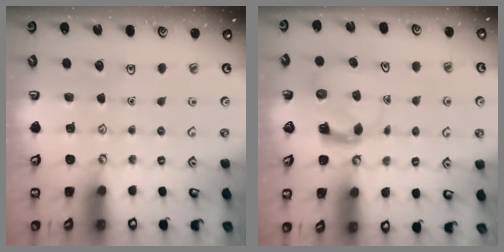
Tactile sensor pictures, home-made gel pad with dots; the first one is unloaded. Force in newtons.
{"total": 4.0, "press": 3.9, "slide": 0.6}